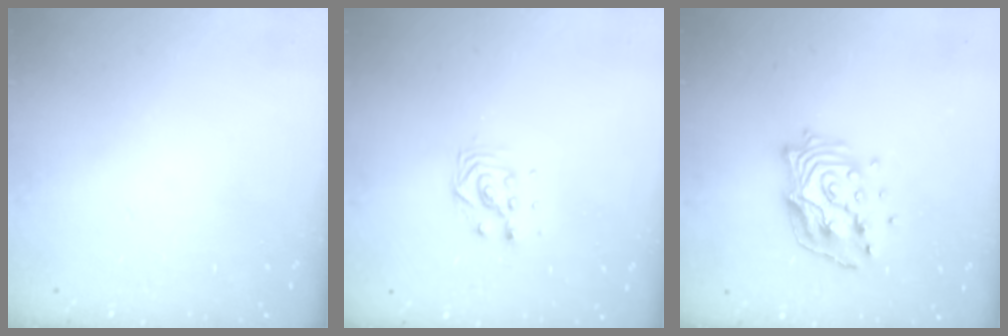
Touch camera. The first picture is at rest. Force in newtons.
{"total": 4.3, "press": 4.2, "slide": 0.3}
{"total": 14.9, "press": 14.8, "slide": 1.4}